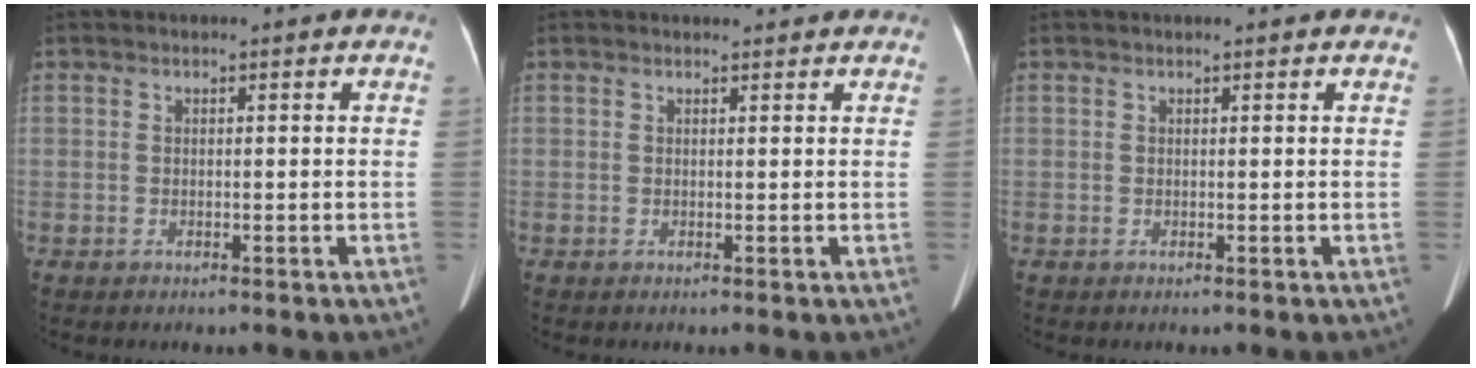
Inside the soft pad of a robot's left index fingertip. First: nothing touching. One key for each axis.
{"total": 1.6, "fx": 1.6, "fy": 0.3, "fz": 0.2, "tx": -0.010, "ty": 0.007, "tz": 0.021}
{"total": 1.4, "fx": 1.3, "fy": 0.1, "fz": 0.5, "tx": -0.012, "ty": 0.015, "tz": 0.016}